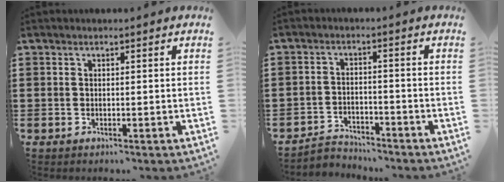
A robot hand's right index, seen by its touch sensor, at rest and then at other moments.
{"total": 3.2, "force": [-3.1, 0.7, -0.1], "torque": [-0.008, 0.003, -0.067]}